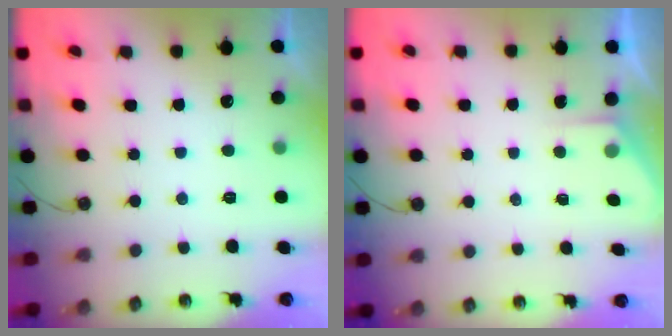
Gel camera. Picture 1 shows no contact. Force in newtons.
{"total": 1.8, "press": 1.7, "slide": 0.3}